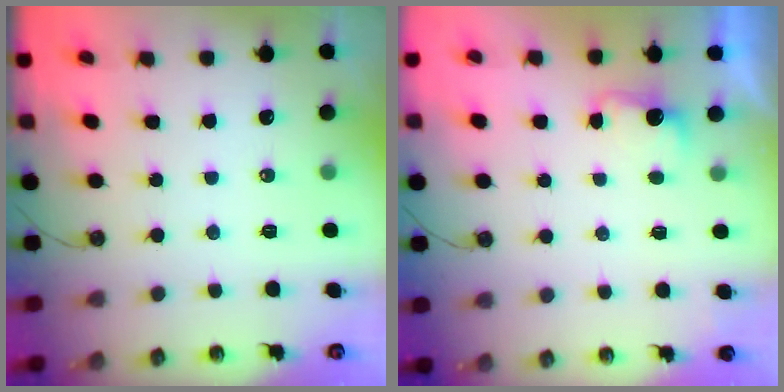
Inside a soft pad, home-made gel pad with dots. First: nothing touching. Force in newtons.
{"total": 2.8, "press": 2.6, "slide": 0.9}